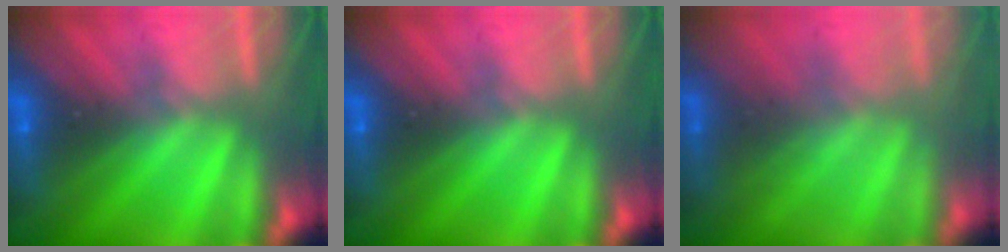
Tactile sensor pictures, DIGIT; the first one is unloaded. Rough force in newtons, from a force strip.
{"total": 0.0}
{"total": 2.0}